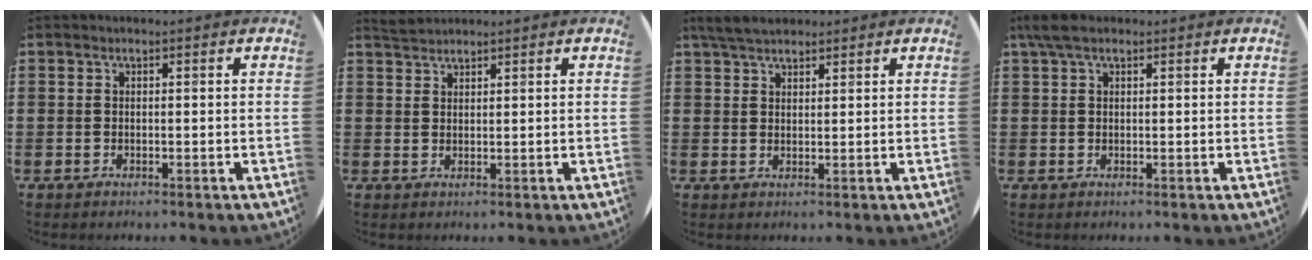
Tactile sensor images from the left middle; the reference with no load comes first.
{"total": 1.9, "force": [1.9, 0.4, 0.1], "torque": [-0.005, 0.005, 0.037]}
{"total": 3.8, "force": [3.3, 1.1, 1.4], "torque": [-0.032, 0.002, 0.063]}
{"total": 2.8, "force": [1.7, 1.1, 1.9], "torque": [-0.041, 0.008, 0.029]}